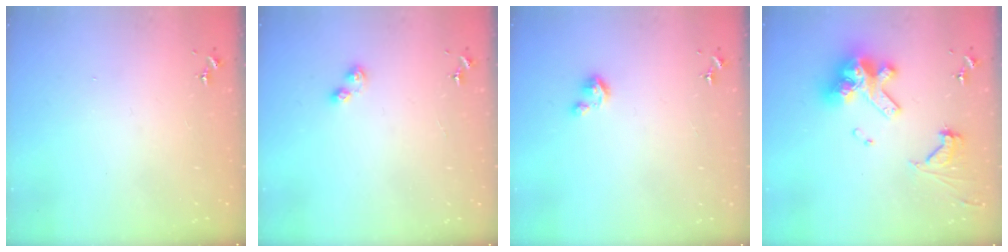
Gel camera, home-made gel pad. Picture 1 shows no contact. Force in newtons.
{"total": 4.5, "press": 4.5, "slide": 0.5}
{"total": 3.8, "press": 3.8, "slide": 0.4}
{"total": 18.7, "press": 18.5, "slide": 2.2}